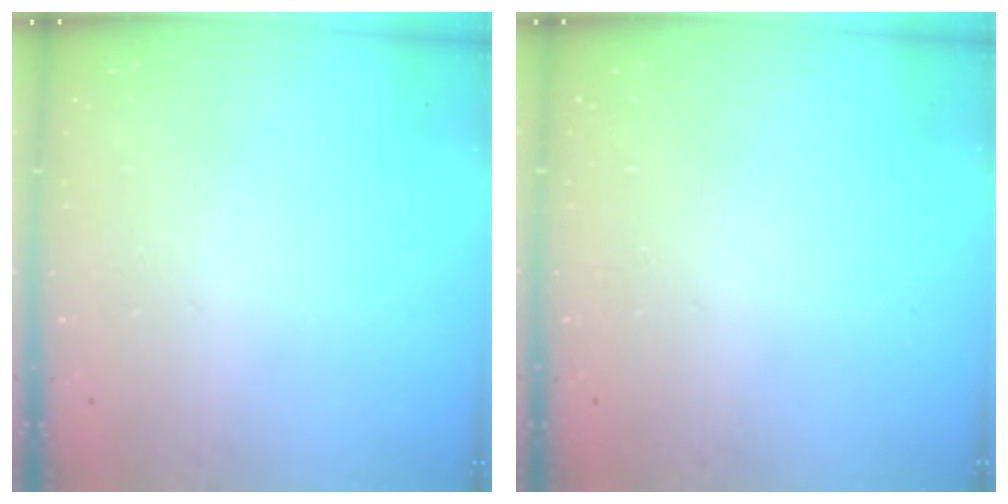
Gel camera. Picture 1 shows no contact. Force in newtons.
{"total": 0.0}